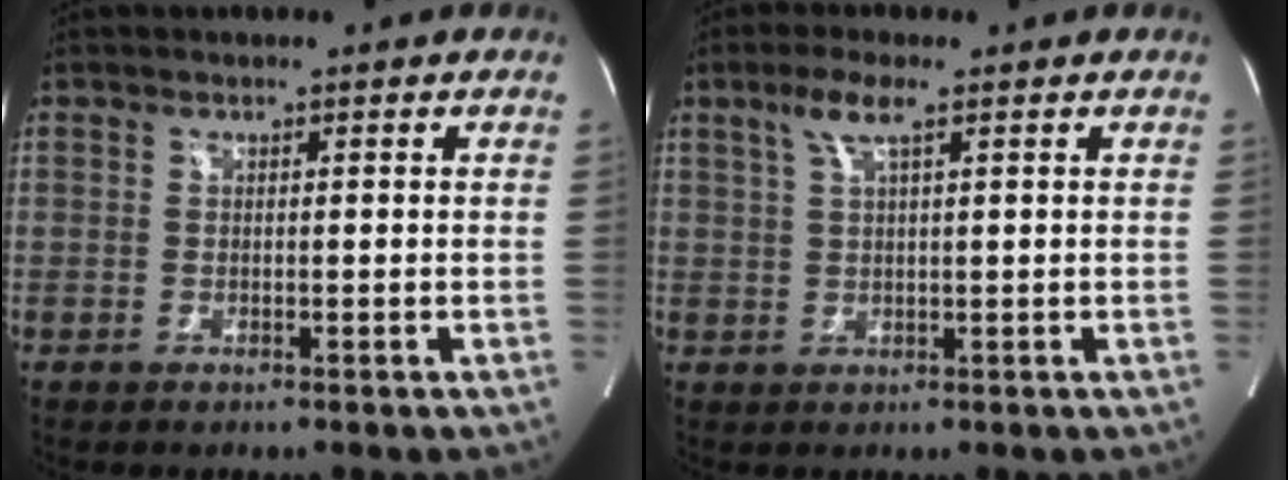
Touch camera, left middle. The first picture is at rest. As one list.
[{"total": 4.0, "force": [2.2, 0.4, 3.3], "torque": [-0.073, 0.008, 0.045]}]